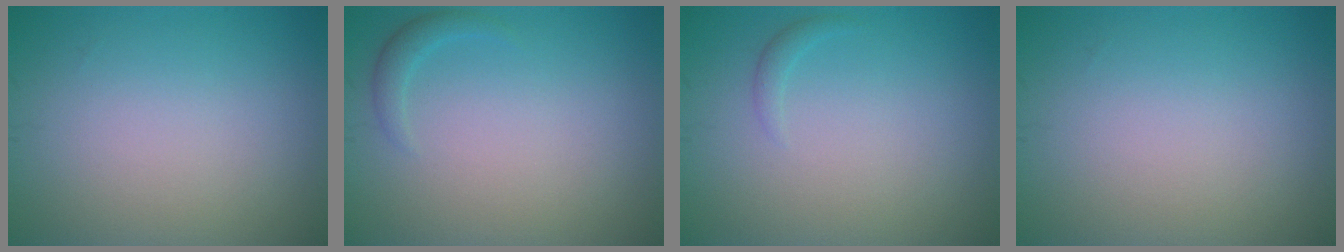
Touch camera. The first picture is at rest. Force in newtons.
{"total": 1.2, "press": 1.2, "slide": 0.1}
{"total": 0.7, "press": 0.7, "slide": 0.1}
{"total": 0.0}